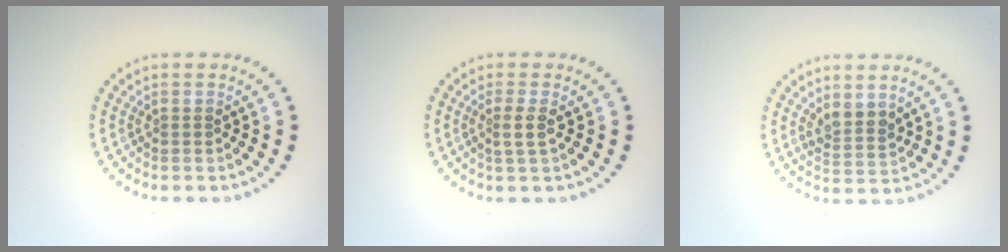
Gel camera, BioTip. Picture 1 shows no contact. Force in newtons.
{"total": 1.4, "press": 1.1, "slide": 0.9}
{"total": 2.3, "press": 1.9, "slide": 1.3}